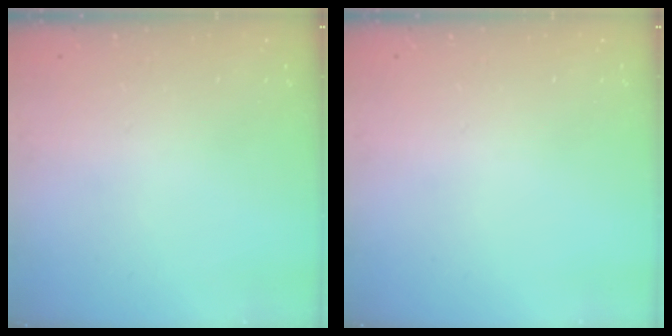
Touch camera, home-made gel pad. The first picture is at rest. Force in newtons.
{"total": 0.0}